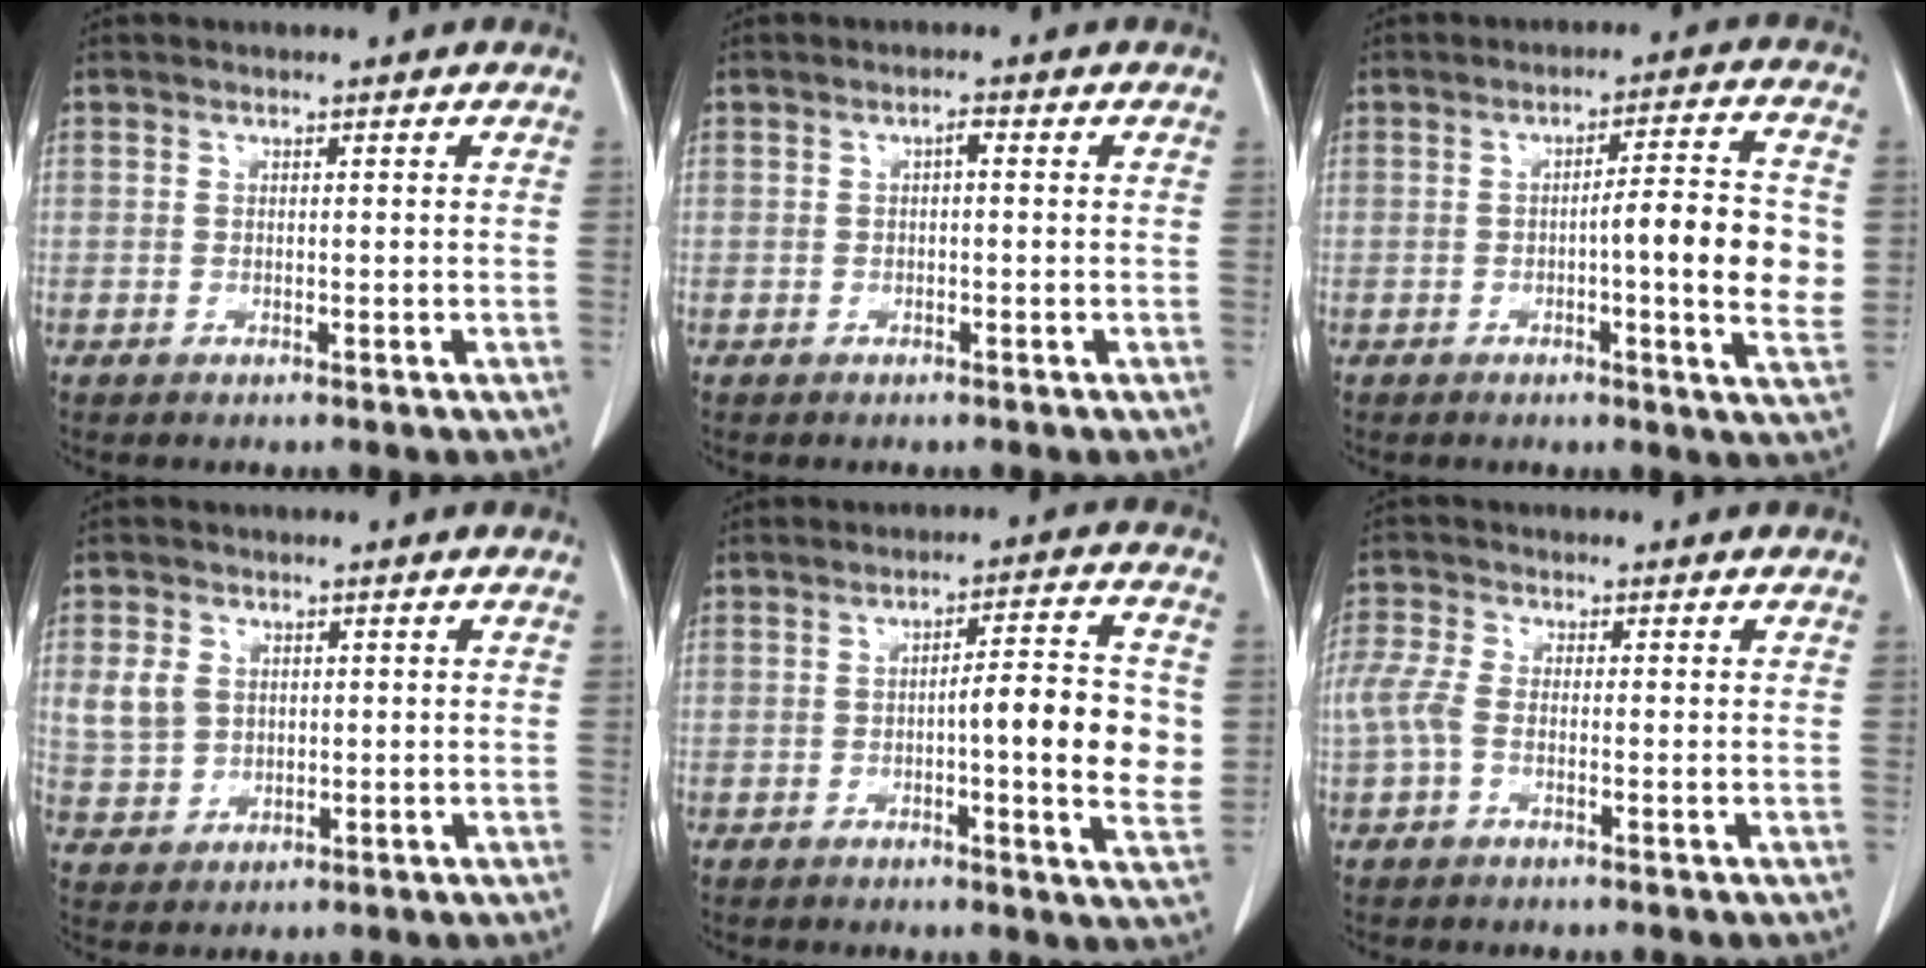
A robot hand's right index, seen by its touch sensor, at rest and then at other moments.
{"total": 1.1, "force": [0.1, 0.3, 1.0], "torque": [-0.017, 0.004, 0.001]}
{"total": 10.1, "force": [-0.6, 1.0, 10.0], "torque": [-0.127, 0.007, -0.011]}
{"total": 5.3, "force": [1.3, 4.4, 2.7], "torque": [-0.060, 0.011, 0.035]}
{"total": 10.1, "force": [-0.4, 1.5, 10.0], "torque": [-0.125, 0.010, -0.007]}
{"total": 3.8, "force": [-0.9, 1.9, 3.2], "torque": [-0.093, 0.012, -0.022]}